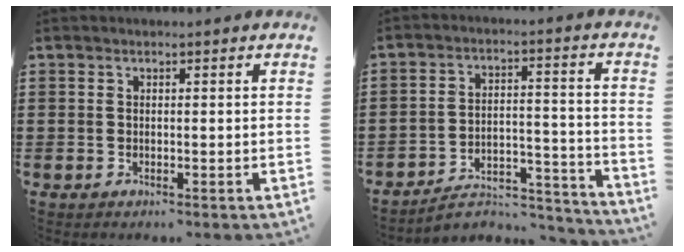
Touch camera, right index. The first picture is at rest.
{"total": 5.2, "force": [-4.7, 1.4, 1.8], "torque": [-0.033, 0.001, -0.092]}